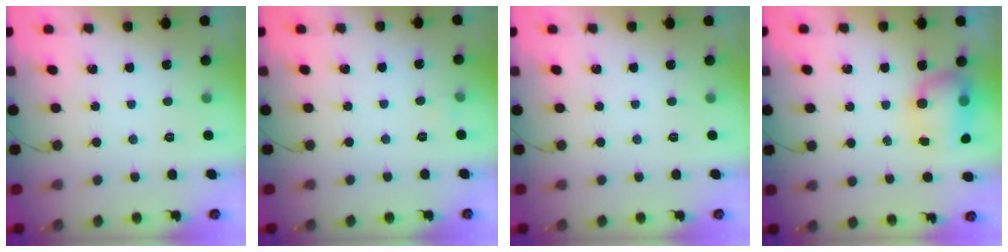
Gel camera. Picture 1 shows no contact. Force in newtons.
{"total": 2.5, "press": 2.3, "slide": 1.1}
{"total": 0.0}
{"total": 7.4, "press": 7.3, "slide": 1.0}